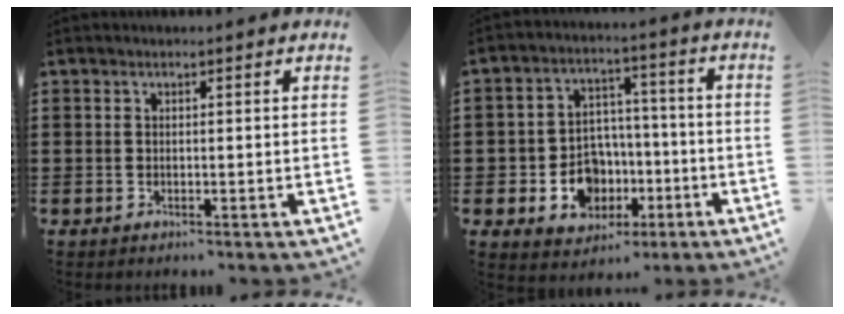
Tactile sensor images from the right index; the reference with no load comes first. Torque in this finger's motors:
{"motor_torque": [1.65, 0.49, 0.37, 0.04]}